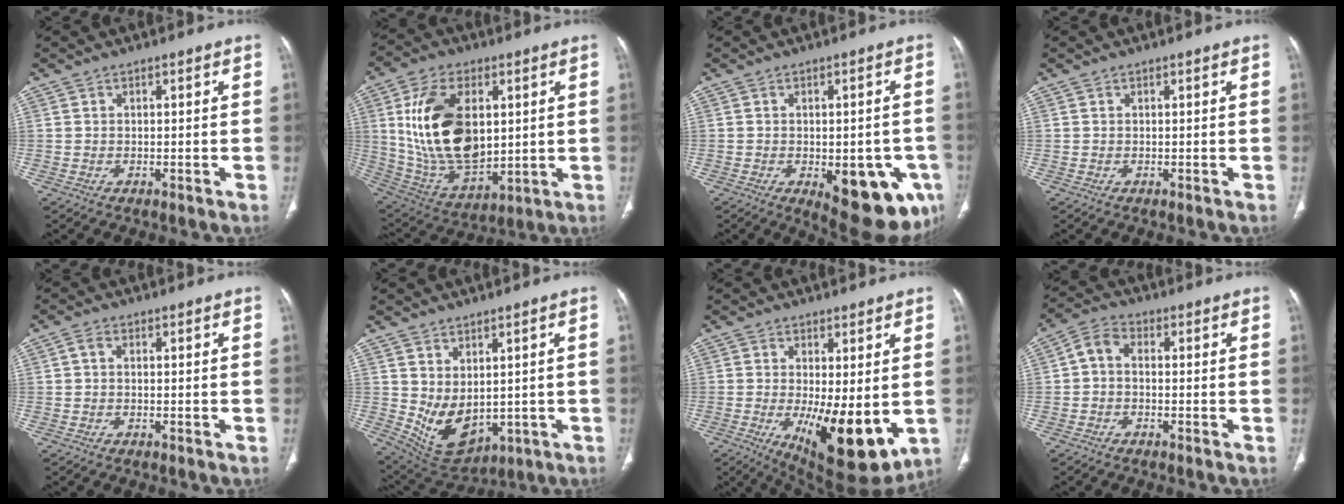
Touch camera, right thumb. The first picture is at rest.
{"total": 21.7, "force": [3.7, 12.8, 17.1], "torque": [-0.304, -0.020, 0.087]}
{"total": 15.2, "force": [-5.5, 6.9, 12.4], "torque": [-0.116, 0.006, -0.049]}
{"total": 0.0}
{"total": 1.2, "force": [0.1, 0.8, 0.9], "torque": [-0.016, 0.002, -0.003]}
{"total": 9.4, "force": [0.4, 6.1, 7.1], "torque": [-0.105, -0.013, 0.043]}
{"total": 13.4, "force": [-2.1, 4.8, 12.3], "torque": [-0.180, -0.032, -0.014]}
{"total": 4.1, "force": [-0.4, 2.7, 3.0], "torque": [-0.054, 0.017, -0.019]}